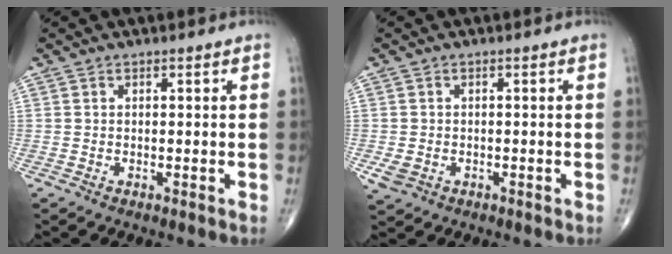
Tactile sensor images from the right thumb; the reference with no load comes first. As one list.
[{"total": 2.8, "force": [-0.8, 2.2, 1.4], "torque": [-0.030, -0.001, -0.008]}]